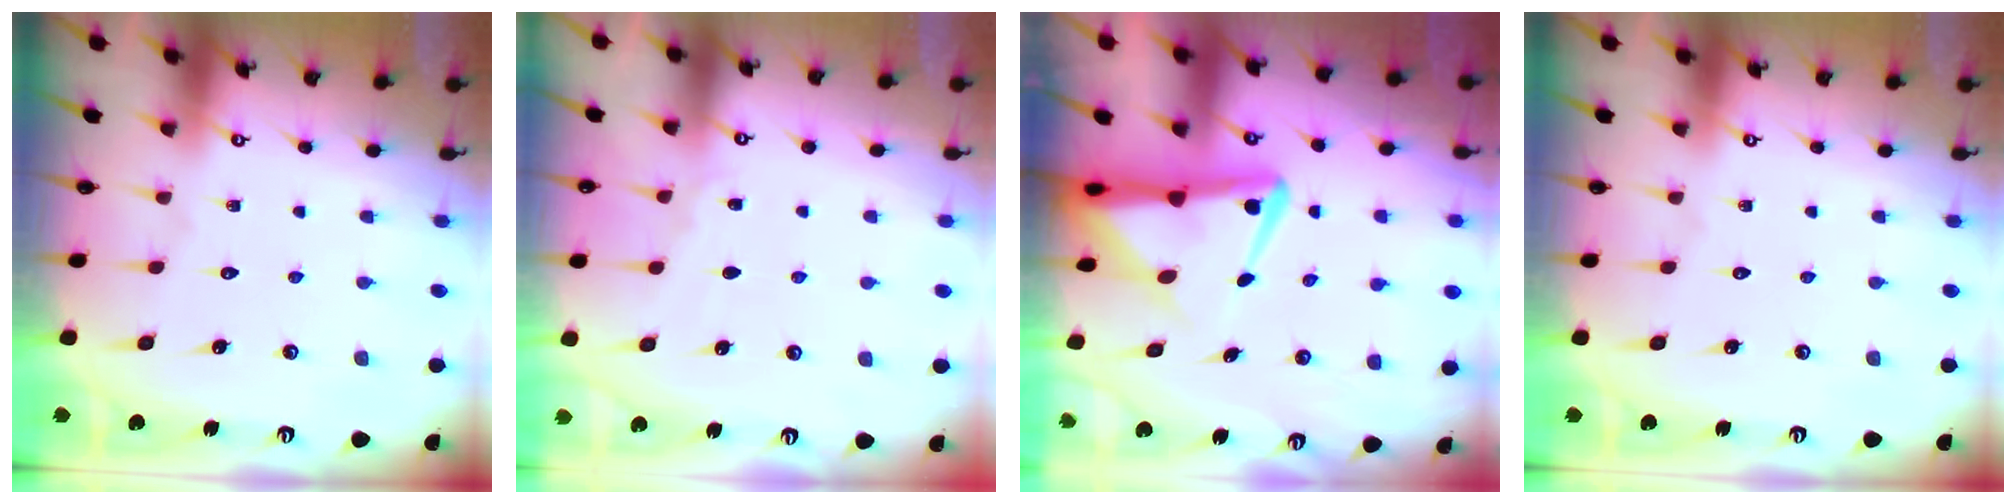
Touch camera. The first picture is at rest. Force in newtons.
{"total": 4.1, "press": 4.1, "slide": 0.5}
{"total": 8.0, "press": 7.9, "slide": 1.4}
{"total": 0.0}